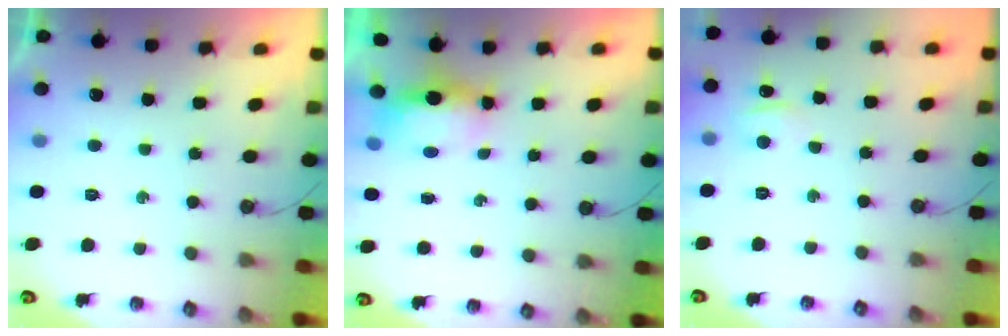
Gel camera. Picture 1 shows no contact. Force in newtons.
{"total": 6.0, "press": 5.9, "slide": 0.8}
{"total": 5.7, "press": 5.6, "slide": 0.8}